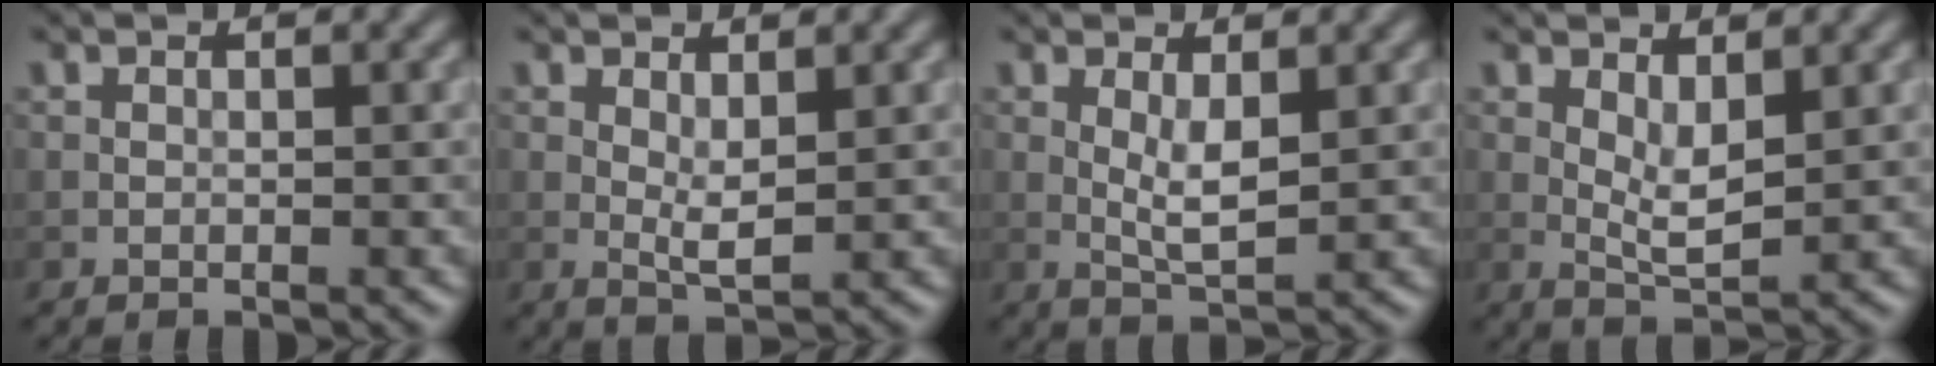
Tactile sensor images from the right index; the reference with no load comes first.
{"total": 2.1, "force": [0.7, 0.6, 1.8], "torque": [-0.038, -0.005, 0.015]}
{"total": 2.8, "force": [0.6, 0.7, 2.7], "torque": [-0.057, -0.006, 0.014]}
{"total": 2.8, "force": [1.0, 0.9, 2.4], "torque": [-0.049, -0.010, 0.022]}